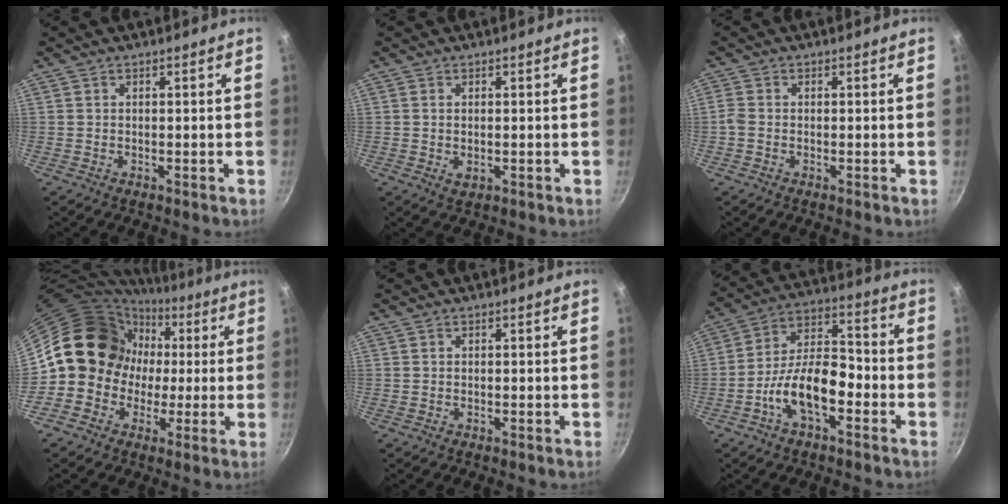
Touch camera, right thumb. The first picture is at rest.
{"total": 1.7, "force": [-0.1, 1.0, 1.4], "torque": [-0.022, -0.004, 0.000]}
{"total": 1.7, "force": [-0.6, 1.2, 1.0], "torque": [-0.024, 0.004, -0.017]}
{"total": 13.8, "force": [0.4, 12.8, 5.2], "torque": [-0.026, 0.027, -0.008]}
{"total": 0.0}
{"total": 14.2, "force": [-5.9, 6.9, 10.9], "torque": [-0.165, 0.057, -0.118]}